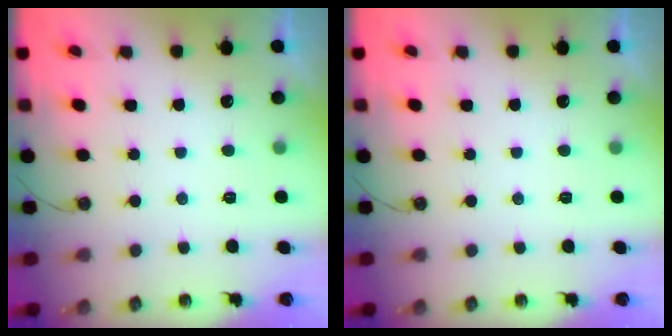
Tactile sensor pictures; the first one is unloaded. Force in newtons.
{"total": 0.0}